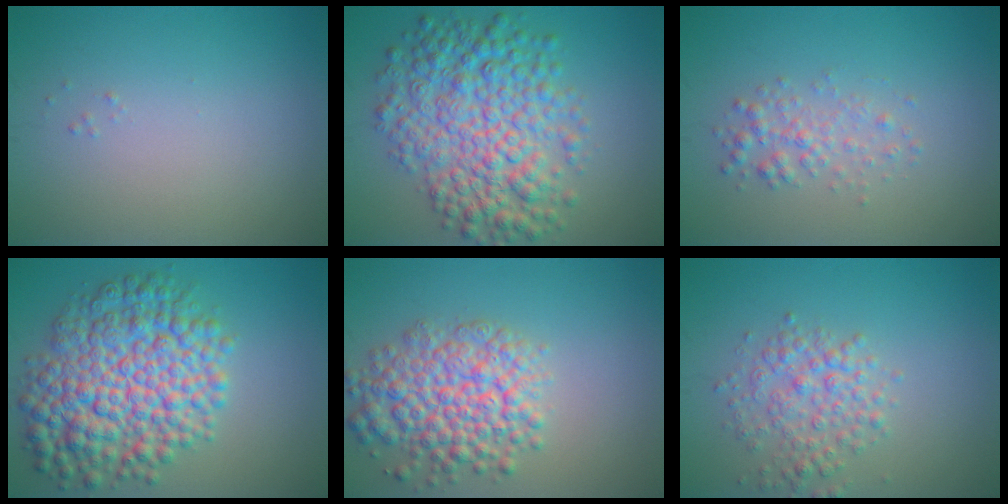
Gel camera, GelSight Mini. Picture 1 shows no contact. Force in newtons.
{"total": 8.5, "press": 8.5, "slide": 0.0}
{"total": 2.1, "press": 2.1, "slide": 0.0}
{"total": 10.2, "press": 10.2, "slide": 0.1}
{"total": 6.5, "press": 6.5, "slide": 0.2}
{"total": 3.4, "press": 3.4, "slide": 0.1}